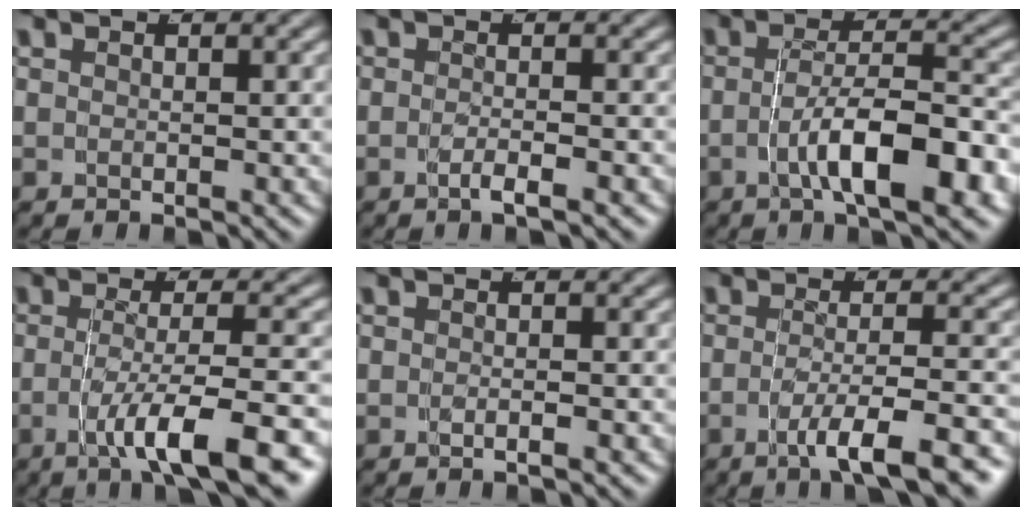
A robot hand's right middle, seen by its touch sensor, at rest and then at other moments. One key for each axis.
{"total": 1.5, "fx": -1.2, "fy": -0.4, "fz": 0.9, "tx": -0.022, "ty": -0.004, "tz": -0.020}
{"total": 6.3, "fx": -2.6, "fy": 1.6, "fz": 5.5, "tx": -0.081, "ty": -0.003, "tz": -0.040}
{"total": 7.0, "fx": -3.4, "fy": 1.3, "fz": 6.0, "tx": -0.100, "ty": -0.014, "tz": -0.042}
{"total": 1.0, "fx": -0.7, "fy": -0.6, "fz": 0.4, "tx": -0.011, "ty": -0.002, "tz": -0.009}
{"total": 5.9, "fx": -3.5, "fy": 0.7, "fz": 4.7, "tx": -0.079, "ty": -0.017, "tz": -0.044}